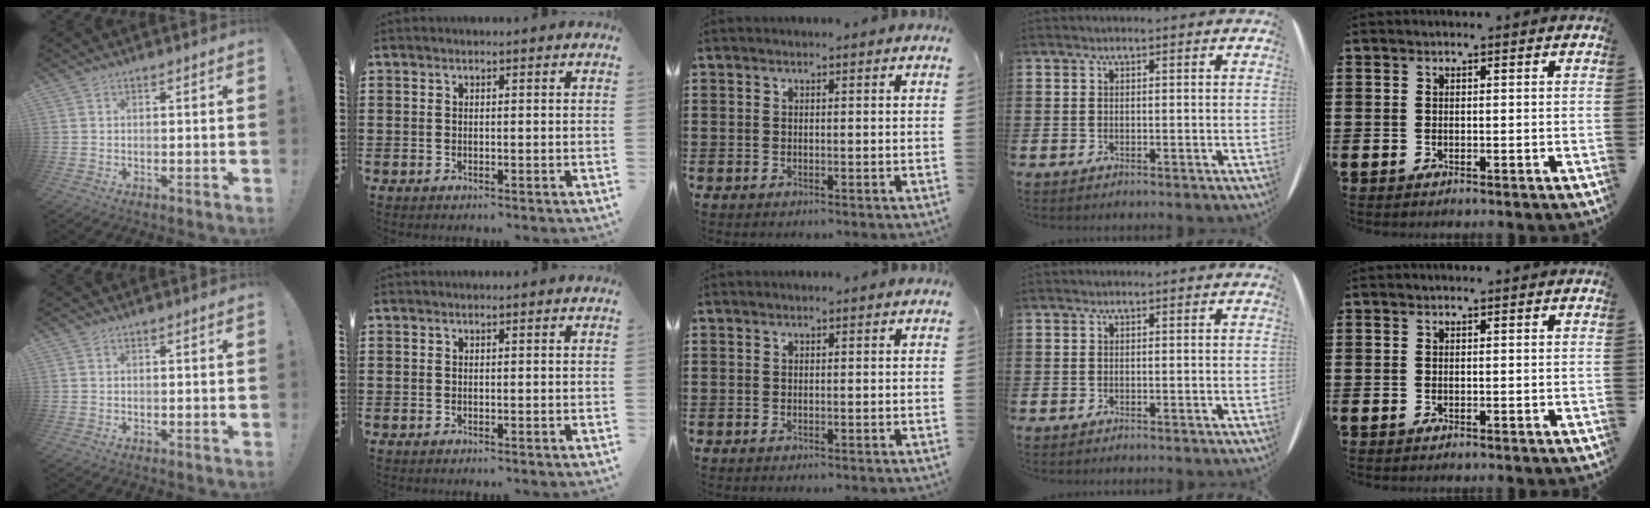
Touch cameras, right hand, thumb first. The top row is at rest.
{}